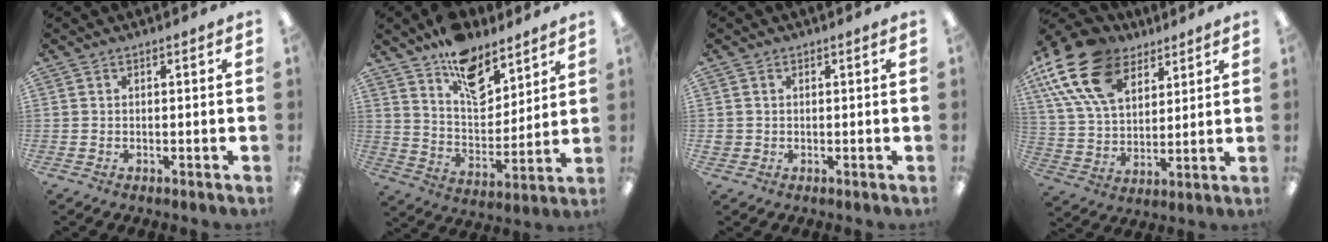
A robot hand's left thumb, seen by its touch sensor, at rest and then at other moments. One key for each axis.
{"total": 13.4, "fx": 10.0, "fy": 6.8, "fz": 5.8, "tx": -0.084, "ty": -0.067, "tz": 0.182}
{"total": 1.5, "fx": 0.2, "fy": 1.5, "fz": 0.2, "tx": -0.006, "ty": 0.003, "tz": 0.003}
{"total": 19.8, "fx": 10.7, "fy": 12.1, "fz": 11.5, "tx": -0.250, "ty": -0.037, "tz": 0.197}